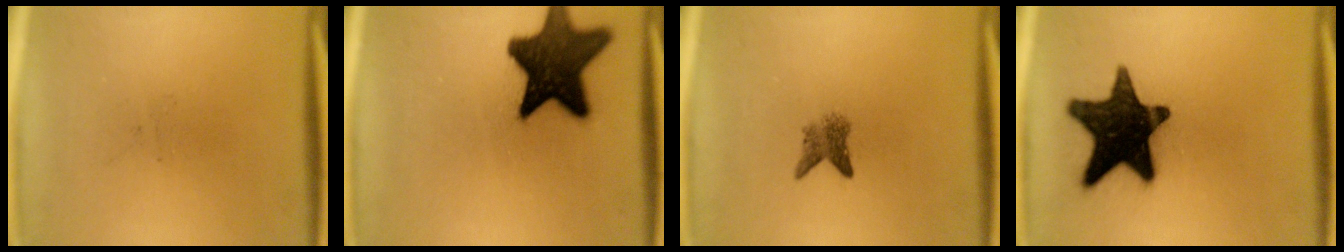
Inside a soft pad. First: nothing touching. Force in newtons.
{"total": 15.6}
{"total": 2.6}
{"total": 17.9}